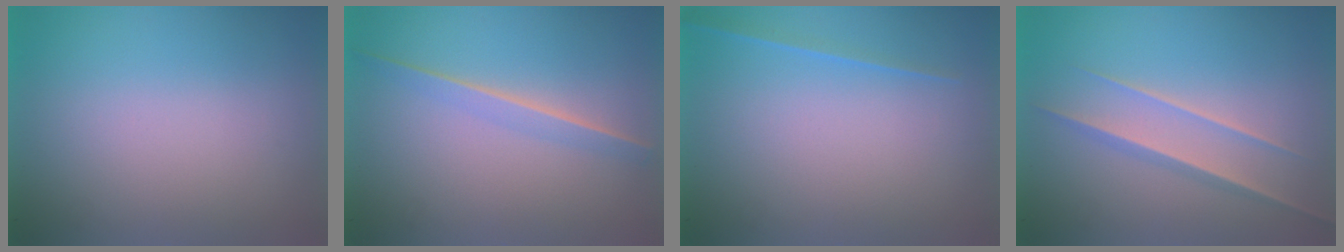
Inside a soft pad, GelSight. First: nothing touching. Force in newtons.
{"total": 1.3}
{"total": 1.1}
{"total": 1.5}